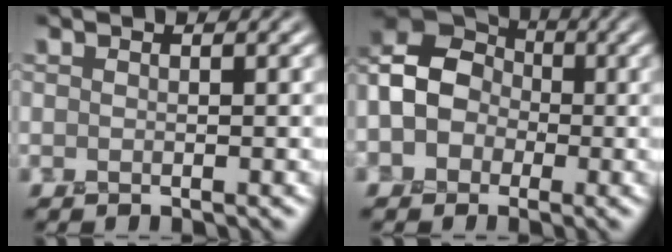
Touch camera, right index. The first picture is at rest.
{"total": 8.5, "force": [-1.0, 7.2, 4.2], "torque": [-0.091, 0.016, -0.047]}